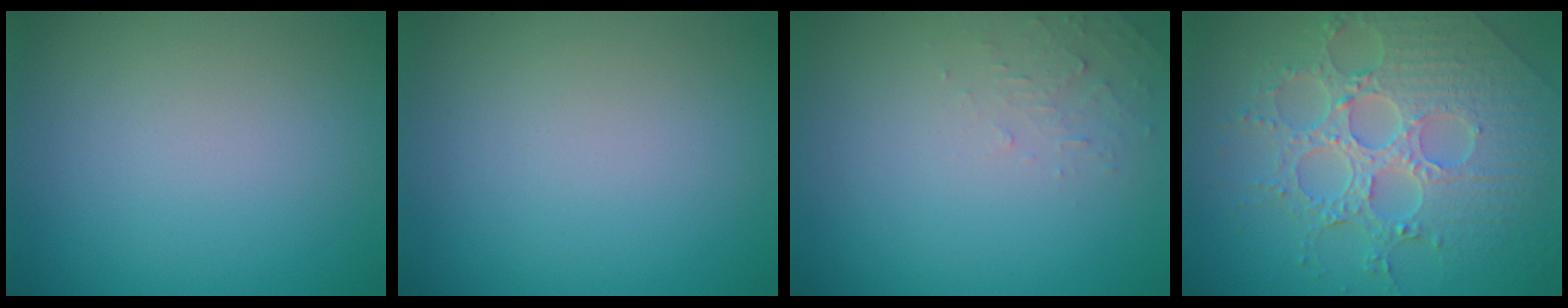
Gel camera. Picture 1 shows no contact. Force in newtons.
{"total": 0.0}
{"total": 1.4, "press": 1.4, "slide": 0.2}
{"total": 8.0, "press": 5.9, "slide": 5.4}